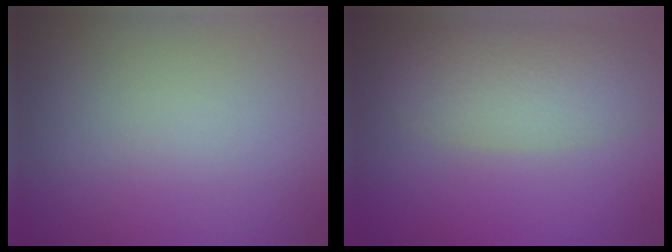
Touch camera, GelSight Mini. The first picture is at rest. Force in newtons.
{"total": 5.3, "press": 5.3, "slide": 0.2}